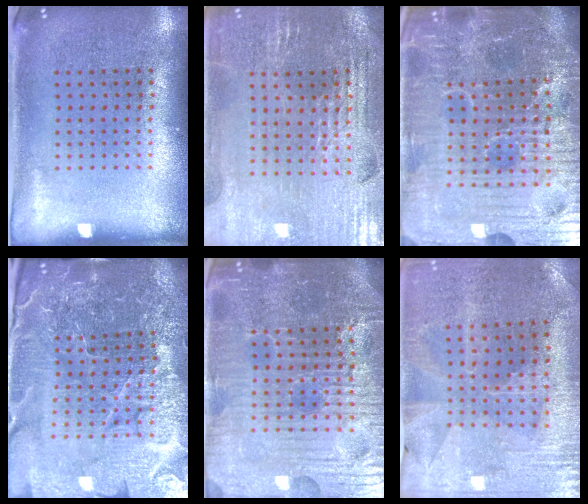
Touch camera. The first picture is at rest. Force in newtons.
{"total": 2.8, "press": 2.7, "slide": 0.5}
{"total": 7.2, "press": 6.4, "slide": 3.2}
{"total": 5.9, "press": 5.4, "slide": 2.3}
{"total": 6.2, "press": 5.7, "slide": 2.4}
{"total": 1.0, "press": 1.0, "slide": 0.3}